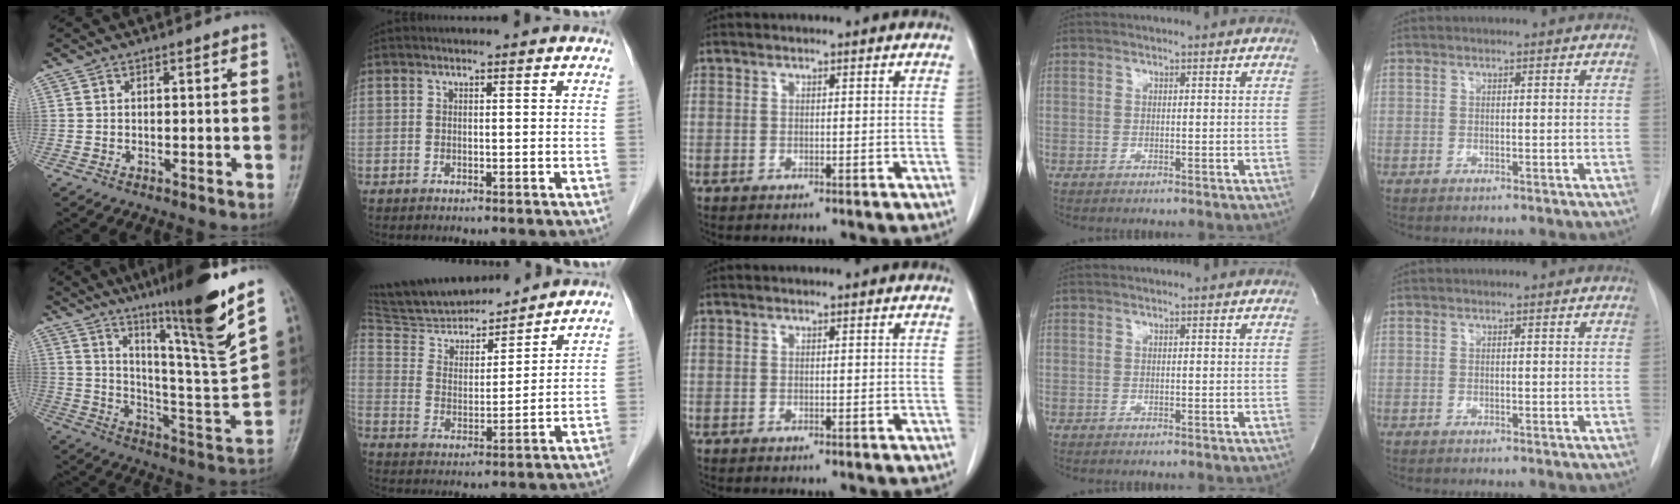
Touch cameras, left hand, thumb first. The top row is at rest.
{"thumb": {"total": 21.4, "force": [14.1, 0.1, 16.0], "torque": [-0.219, -0.082, 0.232]}, "index": {"total": 14.8, "force": [13.9, 2.7, 4.3], "torque": [-0.074, 0.007, 0.243]}}